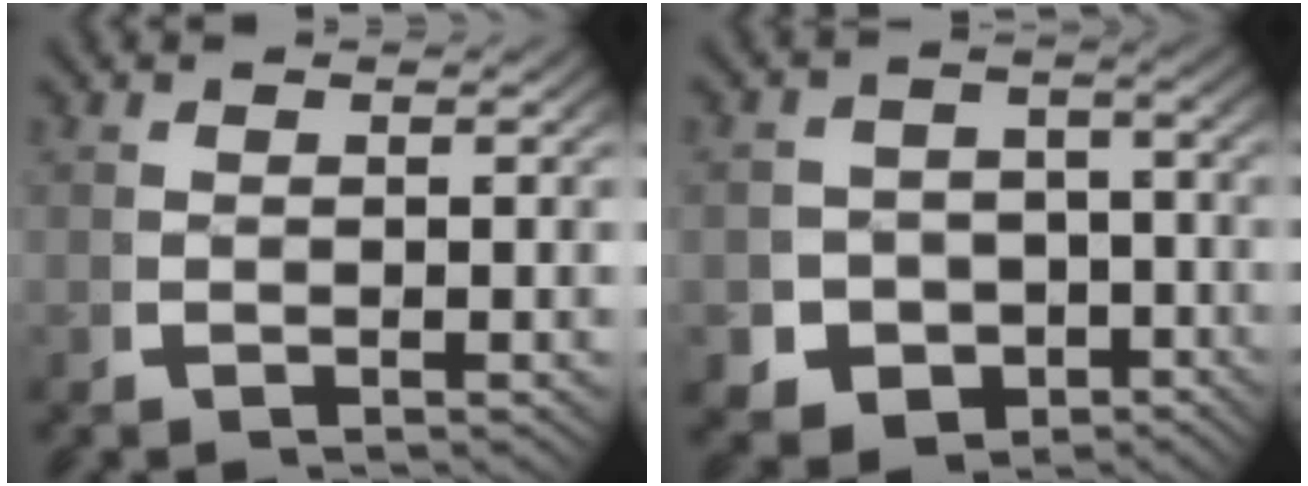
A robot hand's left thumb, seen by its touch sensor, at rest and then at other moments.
{"total": 10.2, "force": [-4.7, 8.3, 3.6], "torque": [-0.060, -0.052, -0.064]}